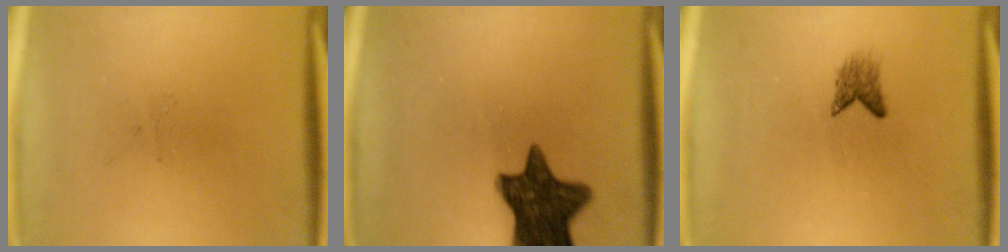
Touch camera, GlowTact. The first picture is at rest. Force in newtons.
{"total": 12.7}
{"total": 1.9}